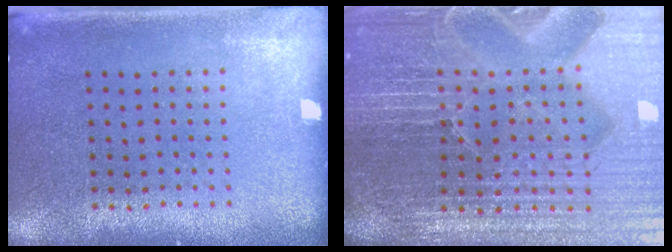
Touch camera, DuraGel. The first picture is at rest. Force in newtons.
{"total": 7.0, "press": 6.2, "slide": 3.4}